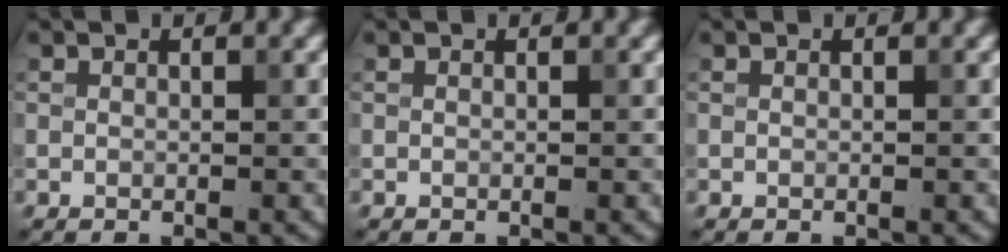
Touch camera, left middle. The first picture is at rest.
{"total": 0.0}
{"total": 0.0}